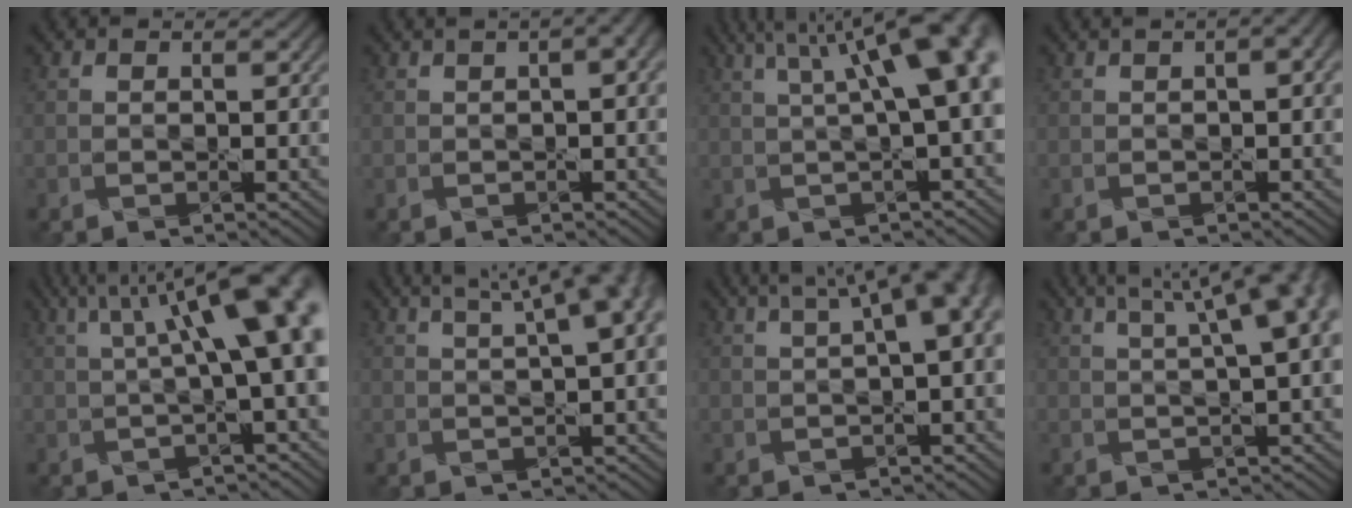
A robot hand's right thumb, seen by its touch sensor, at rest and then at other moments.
{"total": 6.3, "force": [2.3, 2.6, 5.2], "torque": [-0.058, 0.023, 0.019]}
{"total": 12.9, "force": [3.9, 4.0, 11.7], "torque": [-0.136, 0.050, 0.052]}
{"total": 4.4, "force": [1.6, 1.7, 3.8], "torque": [-0.047, 0.016, 0.010]}
{"total": 13.4, "force": [2.9, 3.7, 12.5], "torque": [-0.147, 0.031, 0.045]}
{"total": 10.7, "force": [4.9, 3.5, 8.9], "torque": [-0.094, 0.051, 0.043]}
{"total": 9.4, "force": [3.2, 3.4, 8.2], "torque": [-0.092, 0.041, 0.031]}
{"total": 12.6, "force": [4.8, 4.3, 10.8], "torque": [-0.124, 0.061, 0.046]}